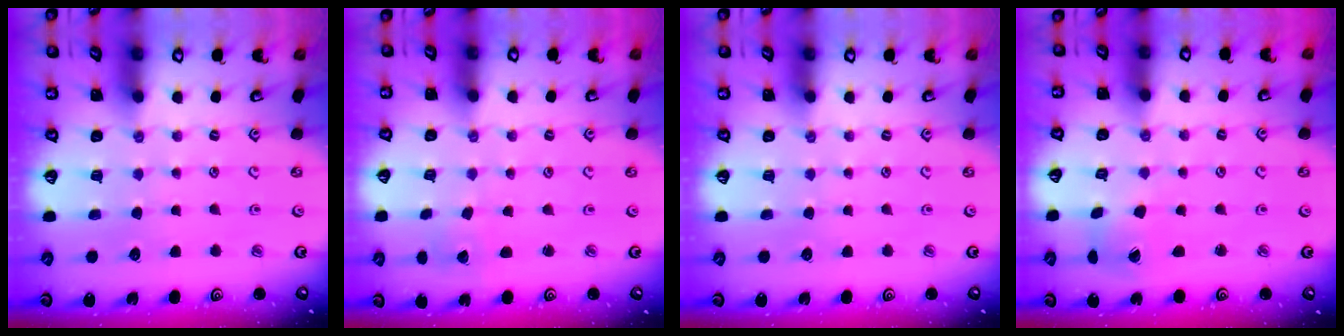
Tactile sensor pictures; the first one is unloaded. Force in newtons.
{"total": 2.2, "press": 2.2, "slide": 0.1}
{"total": 0.0}
{"total": 3.0, "press": 2.9, "slide": 0.5}